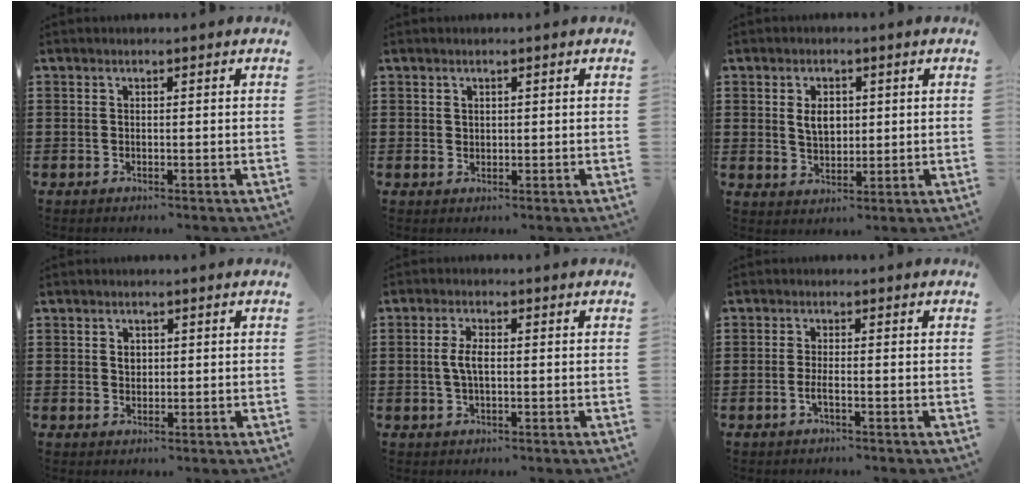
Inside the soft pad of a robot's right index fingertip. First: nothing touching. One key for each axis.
{"total": 0.9, "fx": 0.7, "fy": 0.6, "fz": 0.1, "tx": -0.003, "ty": 0.002, "tz": 0.013}
{"total": 3.9, "fx": 0.7, "fy": 2.6, "fz": 2.7, "tx": -0.053, "ty": 0.008, "tz": 0.010}
{"total": 1.3, "fx": 0.3, "fy": 1.0, "fz": 0.7, "tx": -0.016, "ty": 0.006, "tz": 0.006}
{"total": 3.4, "fx": 0.0, "fy": 1.3, "fz": 3.1, "tx": -0.068, "ty": 0.000, "tz": -0.004}
{"total": 2.0, "fx": -0.8, "fy": 0.3, "fz": 1.8, "tx": -0.040, "ty": -0.004, "tz": -0.016}